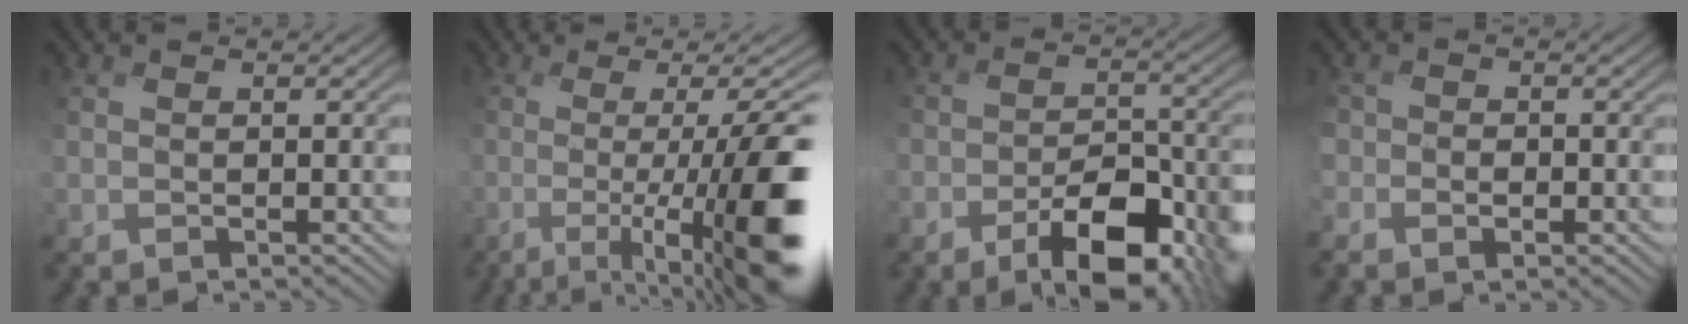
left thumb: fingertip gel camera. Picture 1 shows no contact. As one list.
[{"total": 15.7, "force": [-3.6, 4.1, 14.7], "torque": [-0.201, -0.012, -0.049]}, {"total": 11.0, "force": [-6.2, 4.8, 7.7], "torque": [-0.111, -0.004, -0.094]}, {"total": 2.8, "force": [-1.4, 2.1, 1.3], "torque": [-0.029, -0.010, -0.028]}]